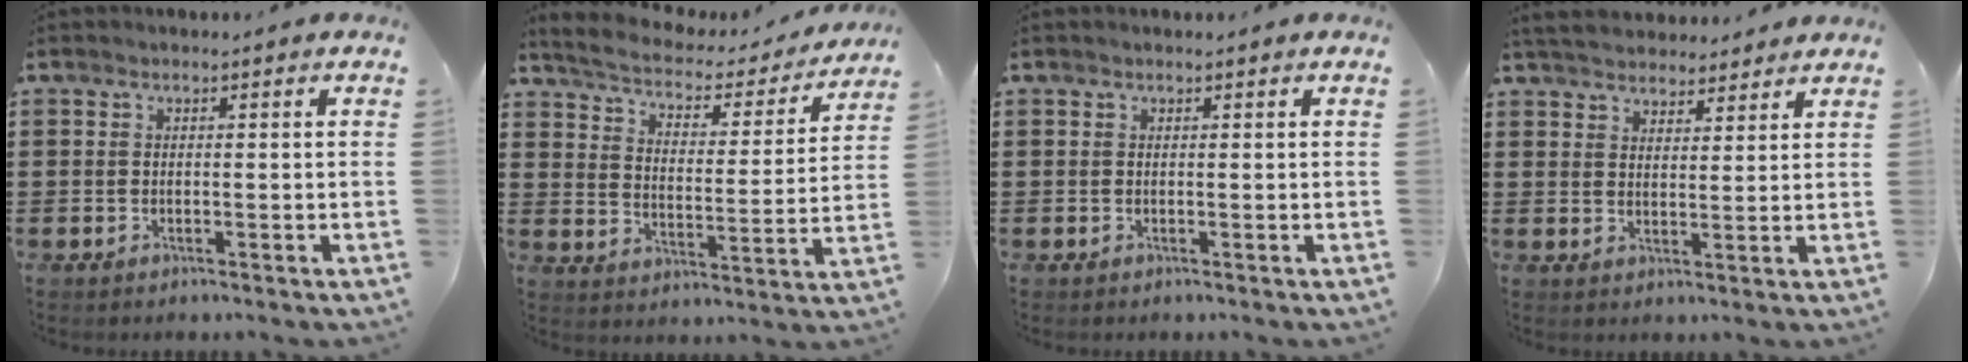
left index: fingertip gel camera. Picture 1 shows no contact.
{"total": 3.1, "force": [2.9, 0.8, 0.9], "torque": [-0.039, -0.024, 0.039]}
{"total": 0.0}
{"total": 4.2, "force": [4.0, 1.0, 0.6], "torque": [-0.024, -0.009, 0.075]}